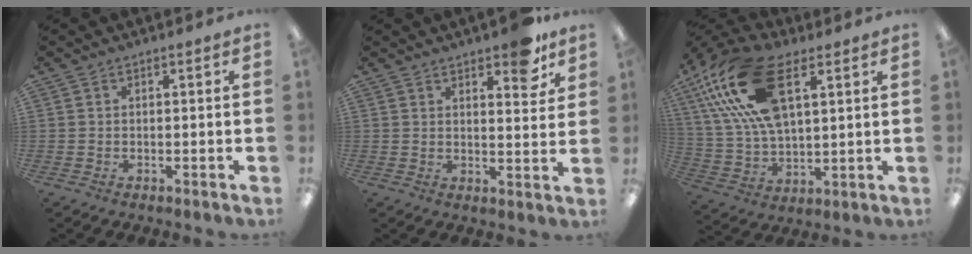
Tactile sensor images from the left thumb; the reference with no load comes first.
{"total": 7.8, "force": [5.8, 2.8, 4.5], "torque": [-0.046, -0.031, 0.094]}
{"total": 22.3, "force": [10.7, 11.5, 15.8], "torque": [-0.342, -0.025, 0.186]}